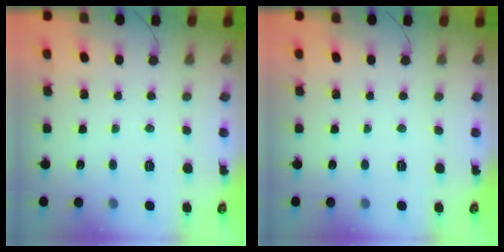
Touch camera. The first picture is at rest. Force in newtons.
{"total": 0.0}